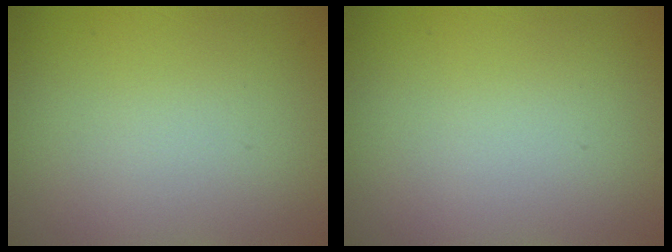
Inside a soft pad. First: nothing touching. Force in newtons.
{"total": 0.0}